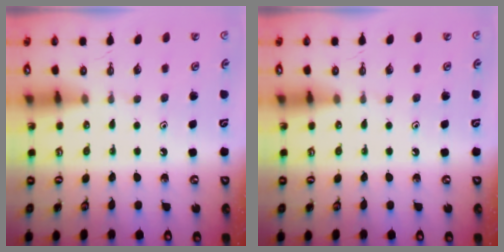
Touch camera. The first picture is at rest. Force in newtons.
{"total": 0.0}